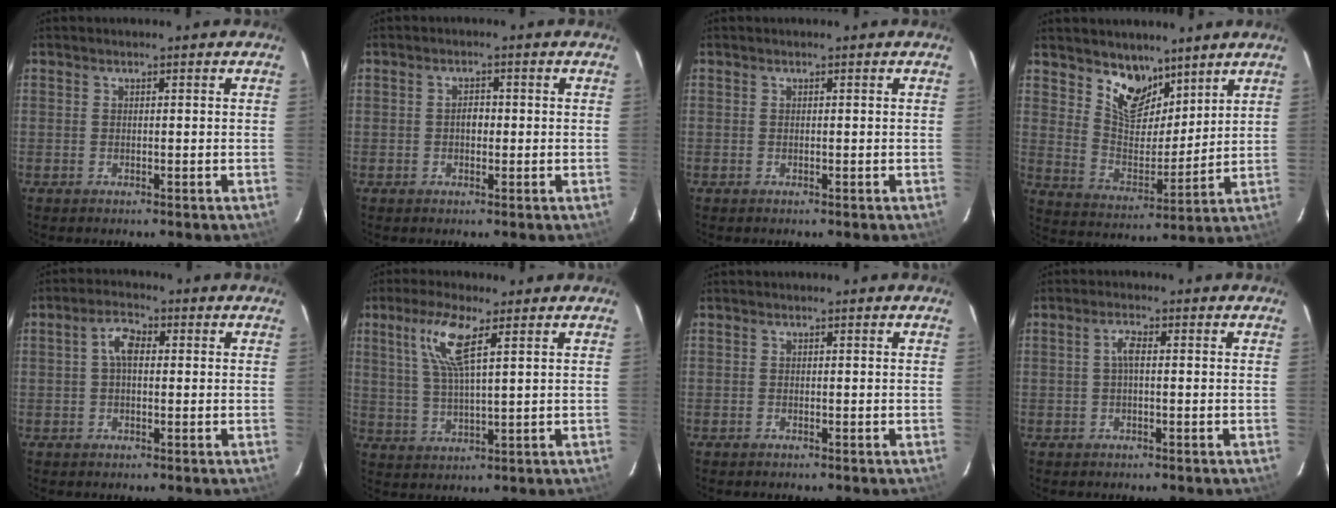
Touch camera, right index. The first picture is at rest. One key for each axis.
{"total": 1.8, "fx": -0.2, "fy": 1.3, "fz": 1.2, "tx": -0.021, "ty": 0.007, "tz": -0.005}
{"total": 0.0}
{"total": 10.4, "fx": 7.6, "fy": 5.4, "fz": 4.5, "tx": -0.077, "ty": -0.012, "tz": 0.143}
{"total": 4.0, "fx": 0.5, "fy": 2.2, "fz": 3.3, "tx": -0.063, "ty": 0.016, "tz": 0.008}
{"total": 8.5, "fx": 4.0, "fy": 1.7, "fz": 7.4, "tx": -0.153, "ty": 0.006, "tz": 0.083}
{"total": 0.0}
{"total": 2.1, "fx": 0.0, "fy": 0.7, "fz": 2.0, "tx": -0.043, "ty": 0.008, "tz": 0.000}